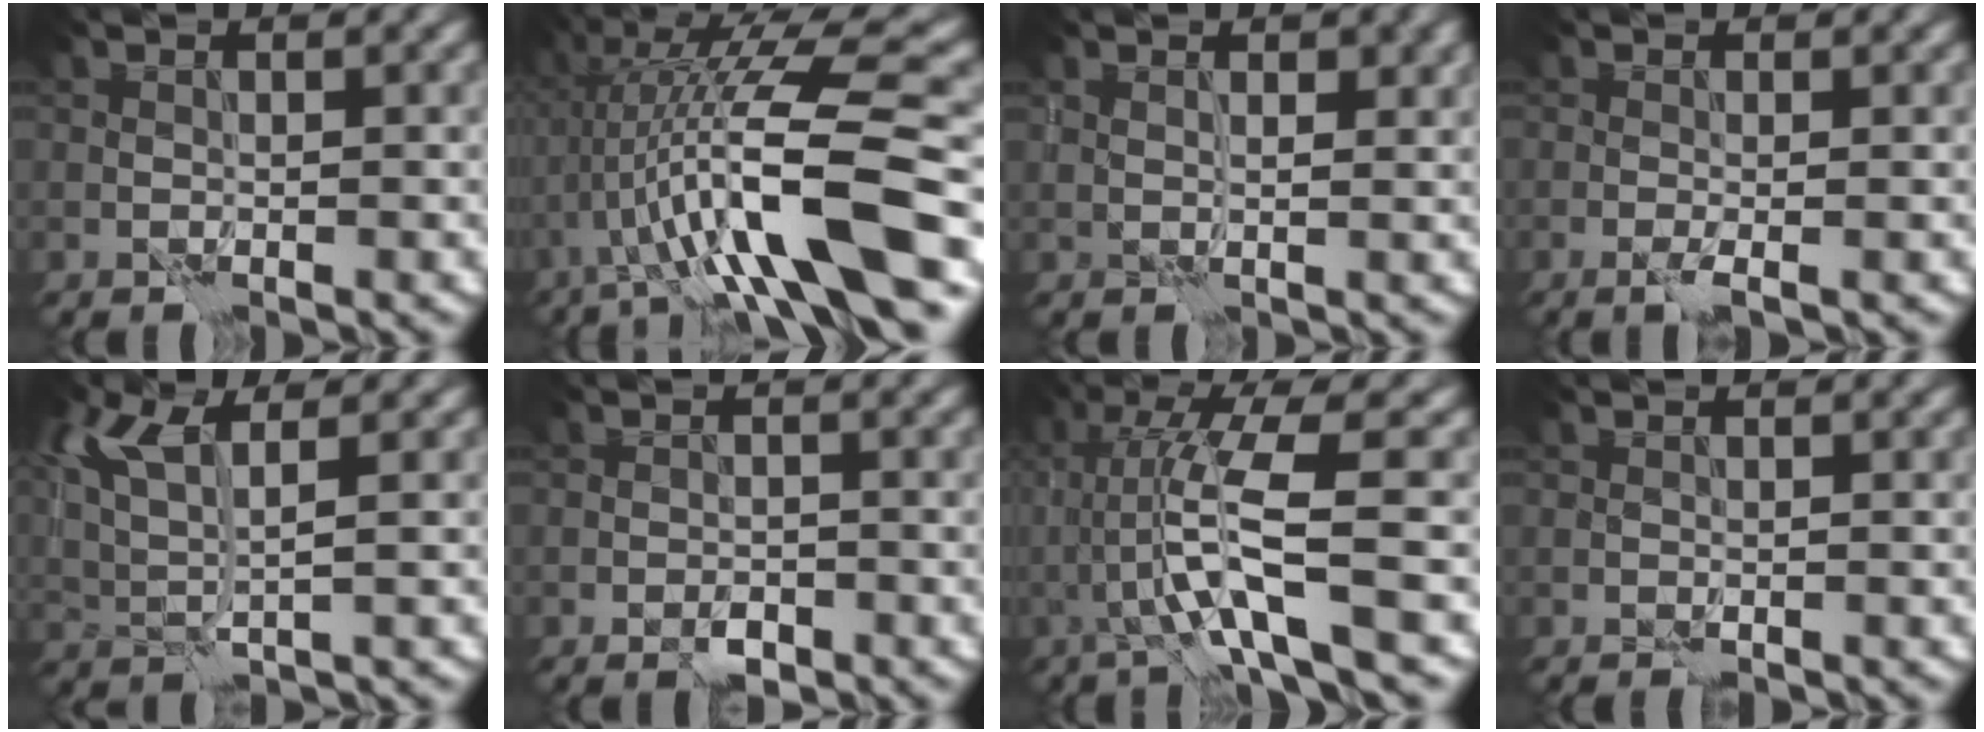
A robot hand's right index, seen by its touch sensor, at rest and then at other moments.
{"total": 12.1, "force": [-1.4, 2.4, 11.8], "torque": [-0.204, 0.019, -0.019]}
{"total": 1.9, "force": [1.1, 0.9, 1.3], "torque": [-0.019, -0.005, 0.021]}
{"total": 0.9, "force": [-0.2, -0.1, 0.9], "torque": [-0.019, -0.004, -0.007]}
{"total": 4.9, "force": [2.4, 1.6, 4.0], "torque": [-0.090, 0.005, 0.046]}
{"total": 1.3, "force": [-0.8, 0.7, 0.8], "torque": [-0.009, 0.000, -0.013]}
{"total": 6.9, "force": [-1.1, 0.4, 6.8], "torque": [-0.132, 0.011, -0.019]}
{"total": 0.0}